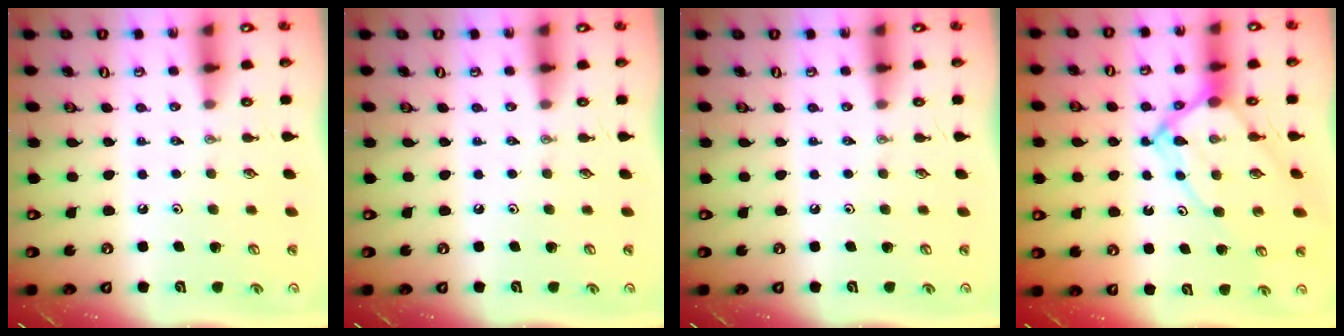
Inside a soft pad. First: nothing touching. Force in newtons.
{"total": 0.0}
{"total": 0.0}
{"total": 11.4, "press": 11.4, "slide": 1.1}